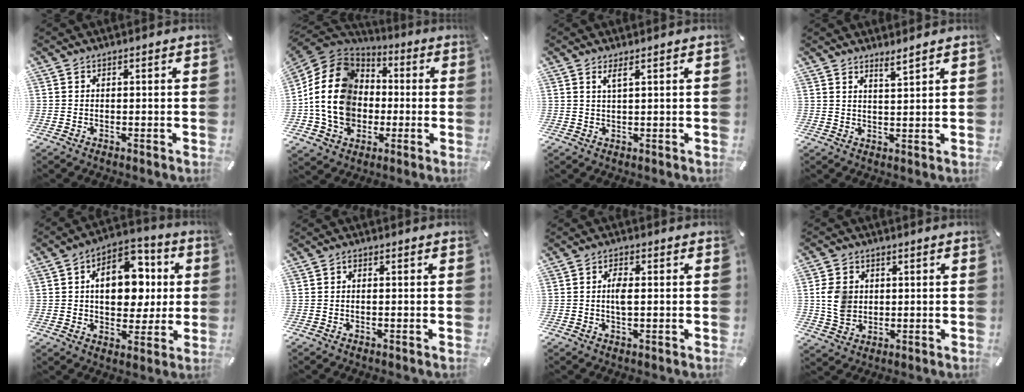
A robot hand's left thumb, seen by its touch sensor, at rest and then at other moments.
{"total": 17.8, "force": [-2.6, 15.2, 8.8], "torque": [-0.207, 0.020, -0.047]}
{"total": 2.2, "force": [1.4, 0.1, 1.6], "torque": [-0.034, 0.001, 0.024]}
{"total": 3.1, "force": [2.8, -0.4, 1.2], "torque": [-0.027, -0.016, 0.051]}
{"total": 15.4, "force": [2.5, 10.6, 10.8], "torque": [-0.154, -0.005, 0.045]}
{"total": 0.7, "force": [-0.1, 0.3, 0.6], "torque": [-0.013, 0.001, -0.002]}
{"total": 3.6, "force": [0.1, 1.4, 3.3], "torque": [-0.072, 0.001, -0.002]}
{"total": 7.4, "force": [0.9, 6.5, 3.6], "torque": [-0.079, 0.005, 0.015]}